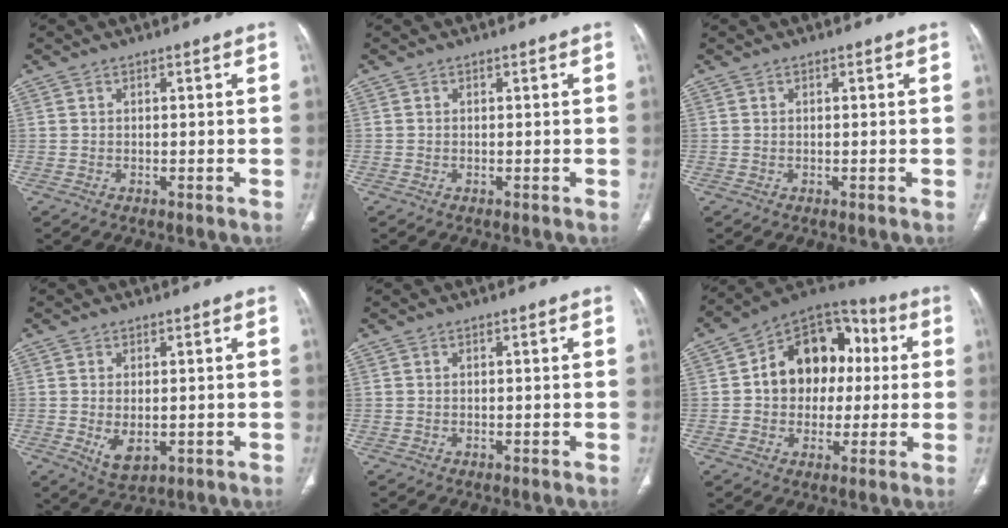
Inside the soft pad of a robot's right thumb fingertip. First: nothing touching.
{"total": 0.0}
{"total": 0.0}
{"total": 4.9, "force": [-0.8, 2.7, 4.0], "torque": [-0.068, -0.011, -0.001]}
{"total": 0.0}
{"total": 17.1, "force": [1.6, 12.9, 11.0], "torque": [-0.111, 0.032, 0.017]}